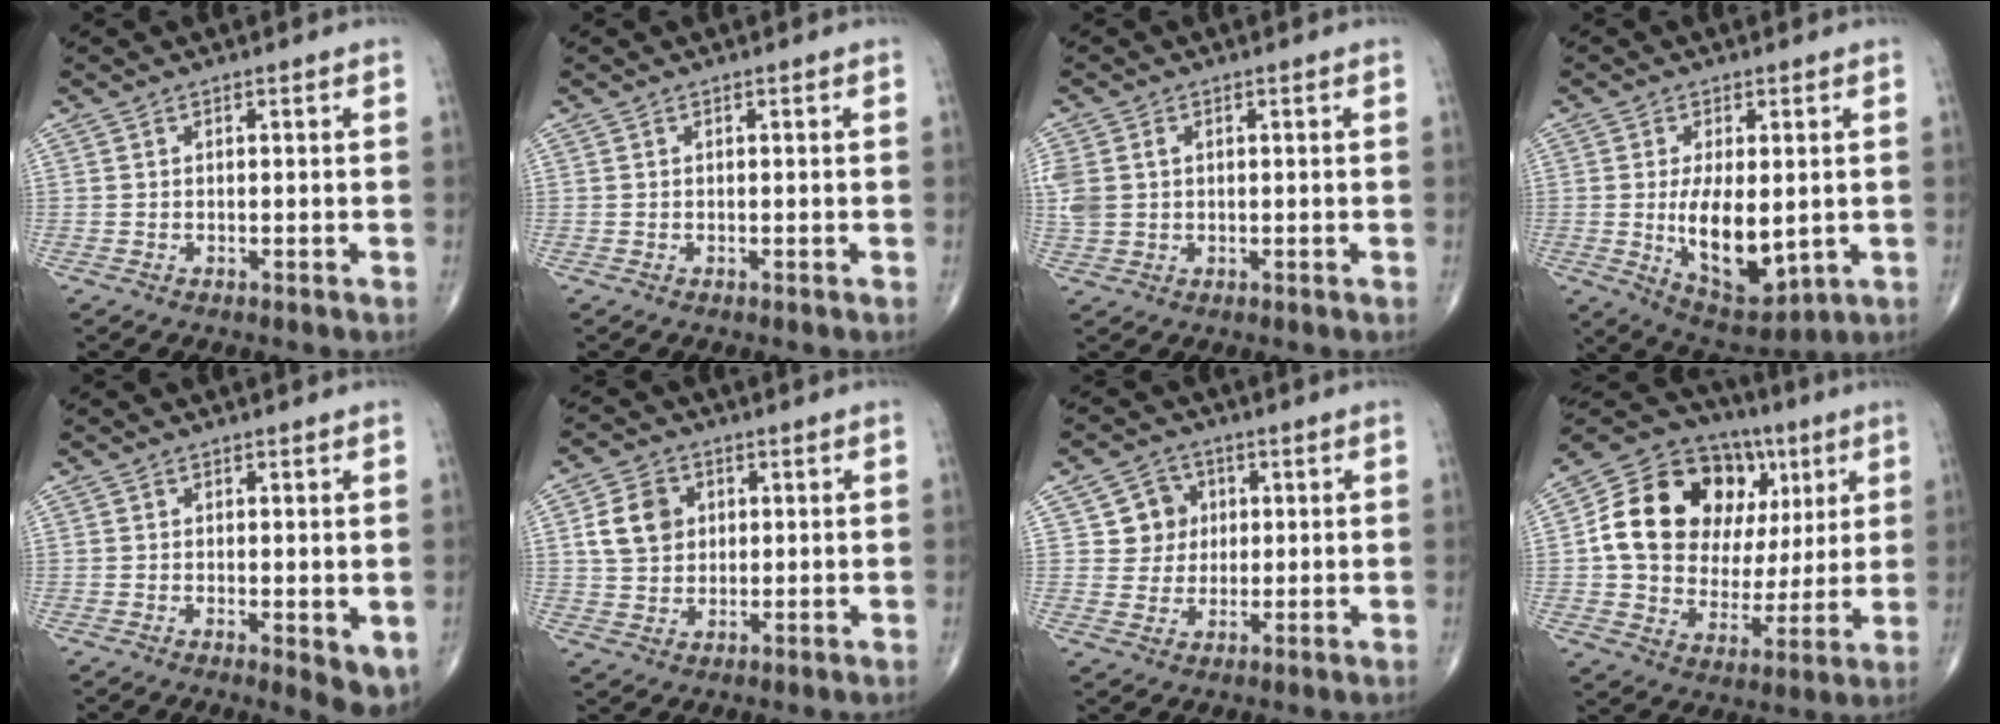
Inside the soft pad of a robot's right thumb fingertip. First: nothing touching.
{"total": 0.0}
{"total": 6.1, "force": [0.8, 4.7, 3.7], "torque": [-0.109, 0.010, 0.025]}
{"total": 12.3, "force": [-0.8, 5.9, 10.7], "torque": [-0.160, -0.023, 0.007]}
{"total": 5.1, "force": [-0.5, 2.0, 4.7], "torque": [-0.059, -0.015, -0.005]}
{"total": 7.8, "force": [1.9, 6.3, 4.2], "torque": [-0.057, -0.003, 0.035]}
{"total": 6.3, "force": [1.6, 5.9, 1.5], "torque": [0.009, 0.002, 0.023]}
{"total": 23.5, "force": [6.1, 17.4, 14.5], "torque": [-0.206, 0.027, 0.109]}